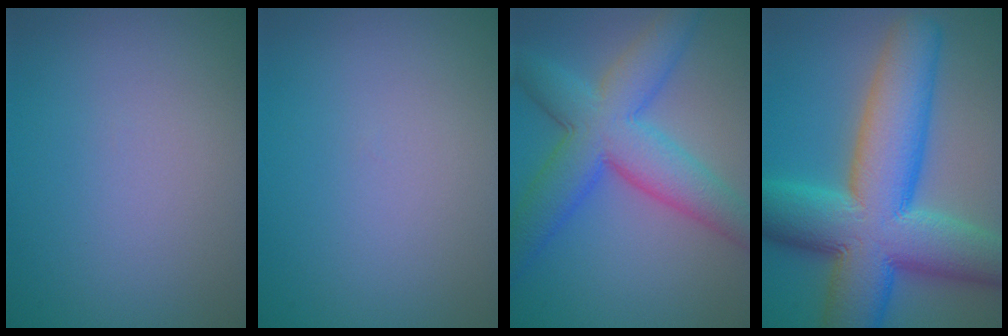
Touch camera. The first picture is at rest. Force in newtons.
{"total": 0.0}
{"total": 8.3, "press": 8.3, "slide": 0.2}
{"total": 14.0, "press": 14.0, "slide": 0.4}